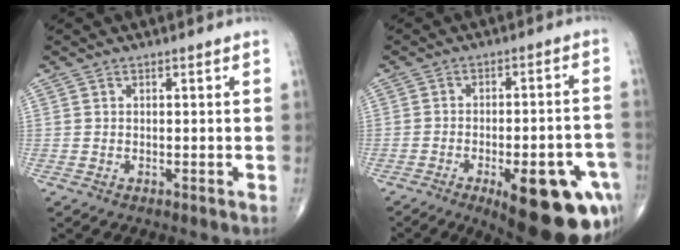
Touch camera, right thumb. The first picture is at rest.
{"total": 21.2, "force": [-9.8, 7.6, 17.2], "torque": [-0.160, 0.033, -0.118]}